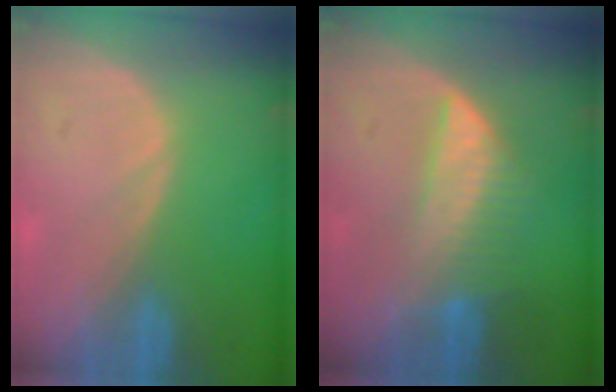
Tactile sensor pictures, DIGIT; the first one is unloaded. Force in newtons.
{"total": 6.5, "press": 5.8, "slide": 2.9}